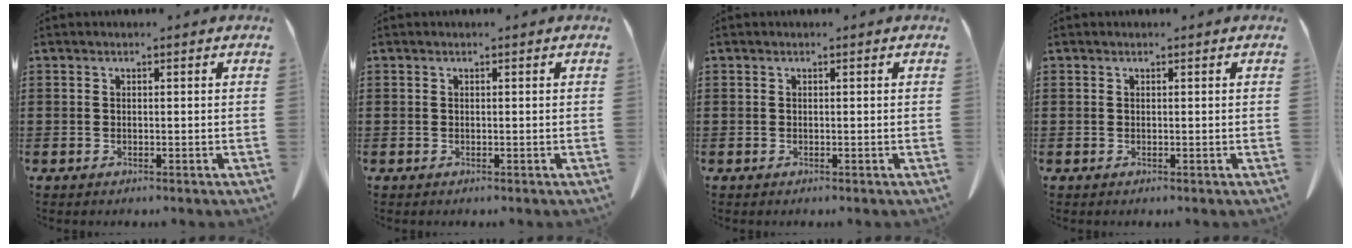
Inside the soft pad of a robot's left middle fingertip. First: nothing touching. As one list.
[{"total": 0.0}, {"total": 0.0}, {"total": 0.0}]